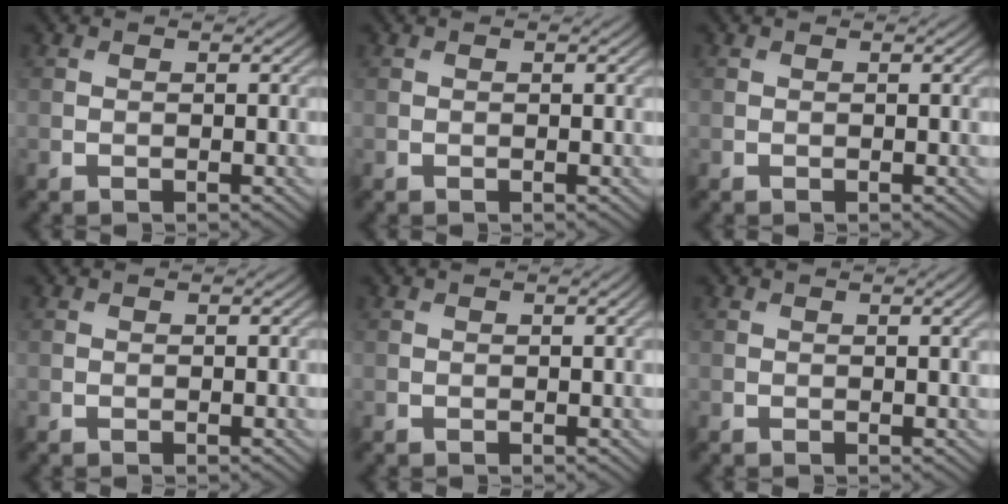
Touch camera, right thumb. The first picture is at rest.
{"total": 0.0}
{"total": 0.0}
{"total": 0.0}
{"total": 0.6, "force": [0.2, 0.1, 0.6], "torque": [-0.009, 0.004, 0.003]}
{"total": 1.3, "force": [0.5, 0.2, 1.2], "torque": [-0.016, 0.002, 0.006]}